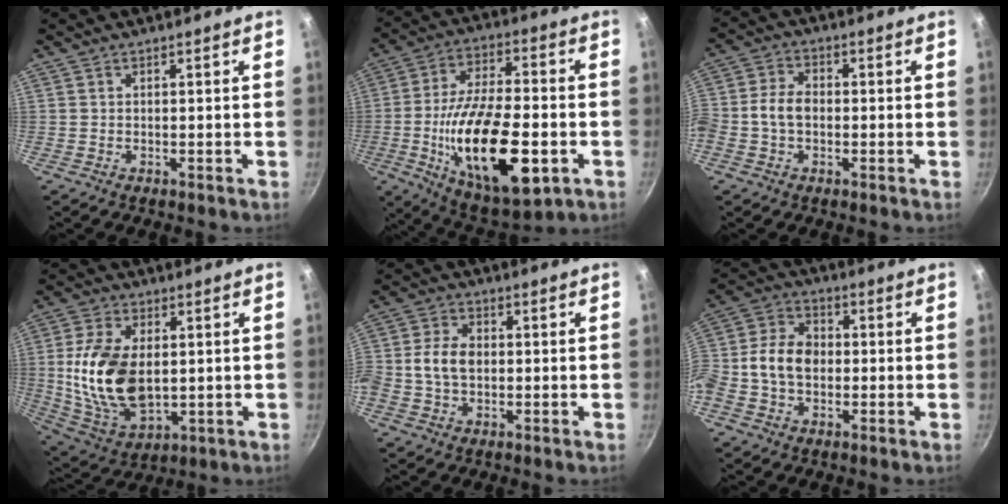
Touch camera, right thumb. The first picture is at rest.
{"total": 24.2, "force": [-6.0, 10.2, 21.1], "torque": [-0.358, 0.016, -0.094]}
{"total": 6.1, "force": [-0.8, 4.3, 4.2], "torque": [-0.076, 0.023, -0.028]}
{"total": 17.5, "force": [1.0, 10.6, 13.9], "torque": [-0.253, -0.012, 0.030]}
{"total": 7.5, "force": [-0.2, 5.4, 5.2], "torque": [-0.090, 0.016, -0.016]}
{"total": 11.9, "force": [-1.0, 8.8, 8.0], "torque": [-0.130, 0.031, -0.039]}